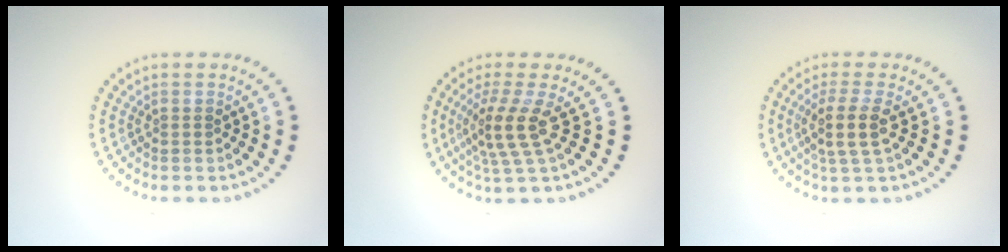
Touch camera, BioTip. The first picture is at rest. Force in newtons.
{"total": 3.4, "press": 2.6, "slide": 2.2}
{"total": 2.9, "press": 2.3, "slide": 1.7}